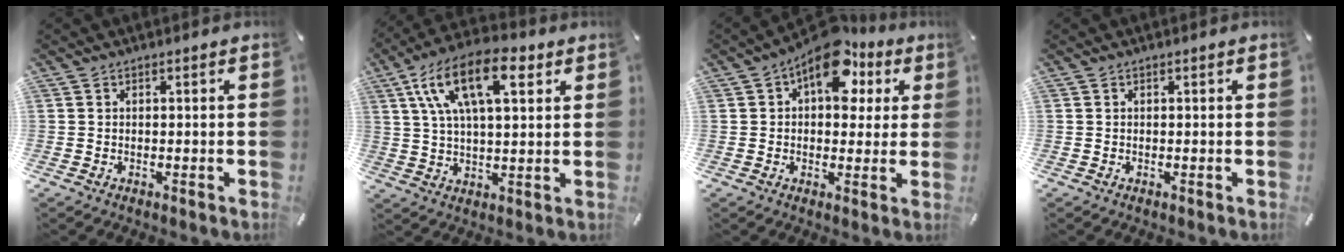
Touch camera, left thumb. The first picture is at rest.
{"total": 16.7, "force": [7.0, 7.8, 13.0], "torque": [-0.253, -0.005, 0.116]}
{"total": 13.2, "force": [6.0, 7.9, 8.8], "torque": [-0.118, -0.029, 0.102]}
{"total": 0.0}